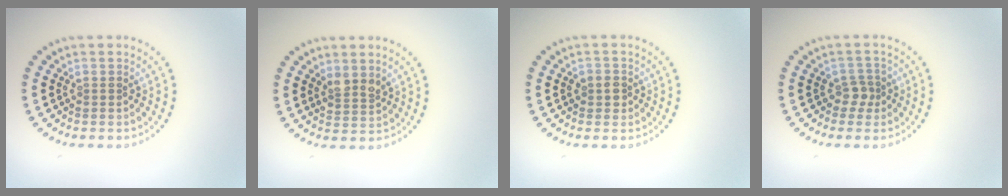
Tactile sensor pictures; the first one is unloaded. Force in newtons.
{"total": 1.9, "press": 1.5, "slide": 1.1}
{"total": 1.5, "press": 1.3, "slide": 0.6}
{"total": 1.6, "press": 1.2, "slide": 1.0}